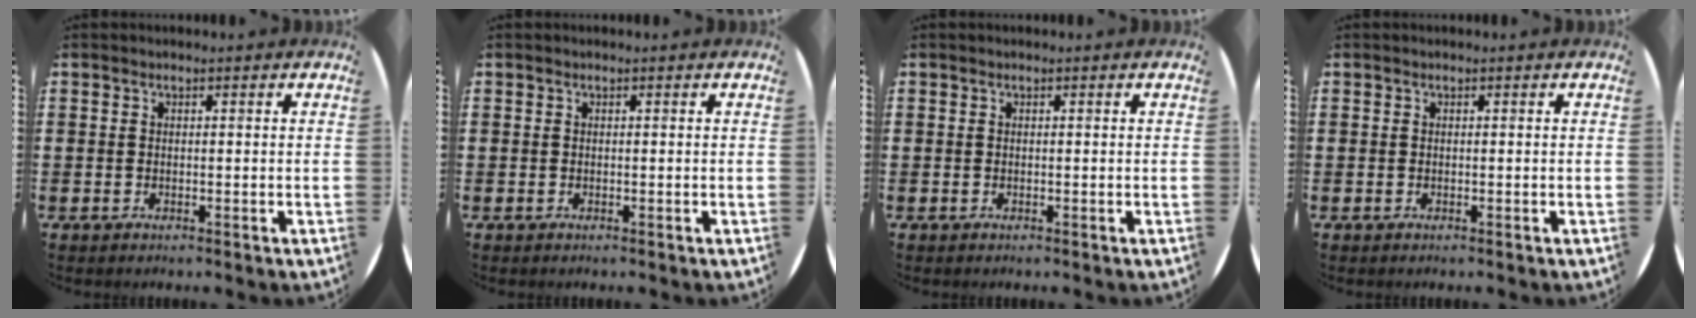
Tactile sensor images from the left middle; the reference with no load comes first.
{"total": 0.0}
{"total": 0.0}
{"total": 0.0}